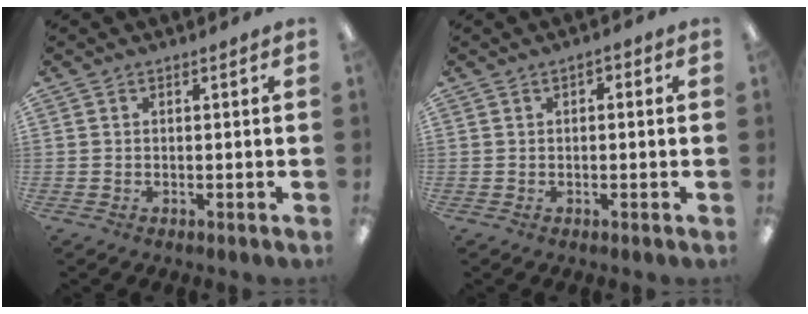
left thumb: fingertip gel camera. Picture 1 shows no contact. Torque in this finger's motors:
{"motor_torque": [-0.16, -0.03, -0.07, 0.50, -0.02]}